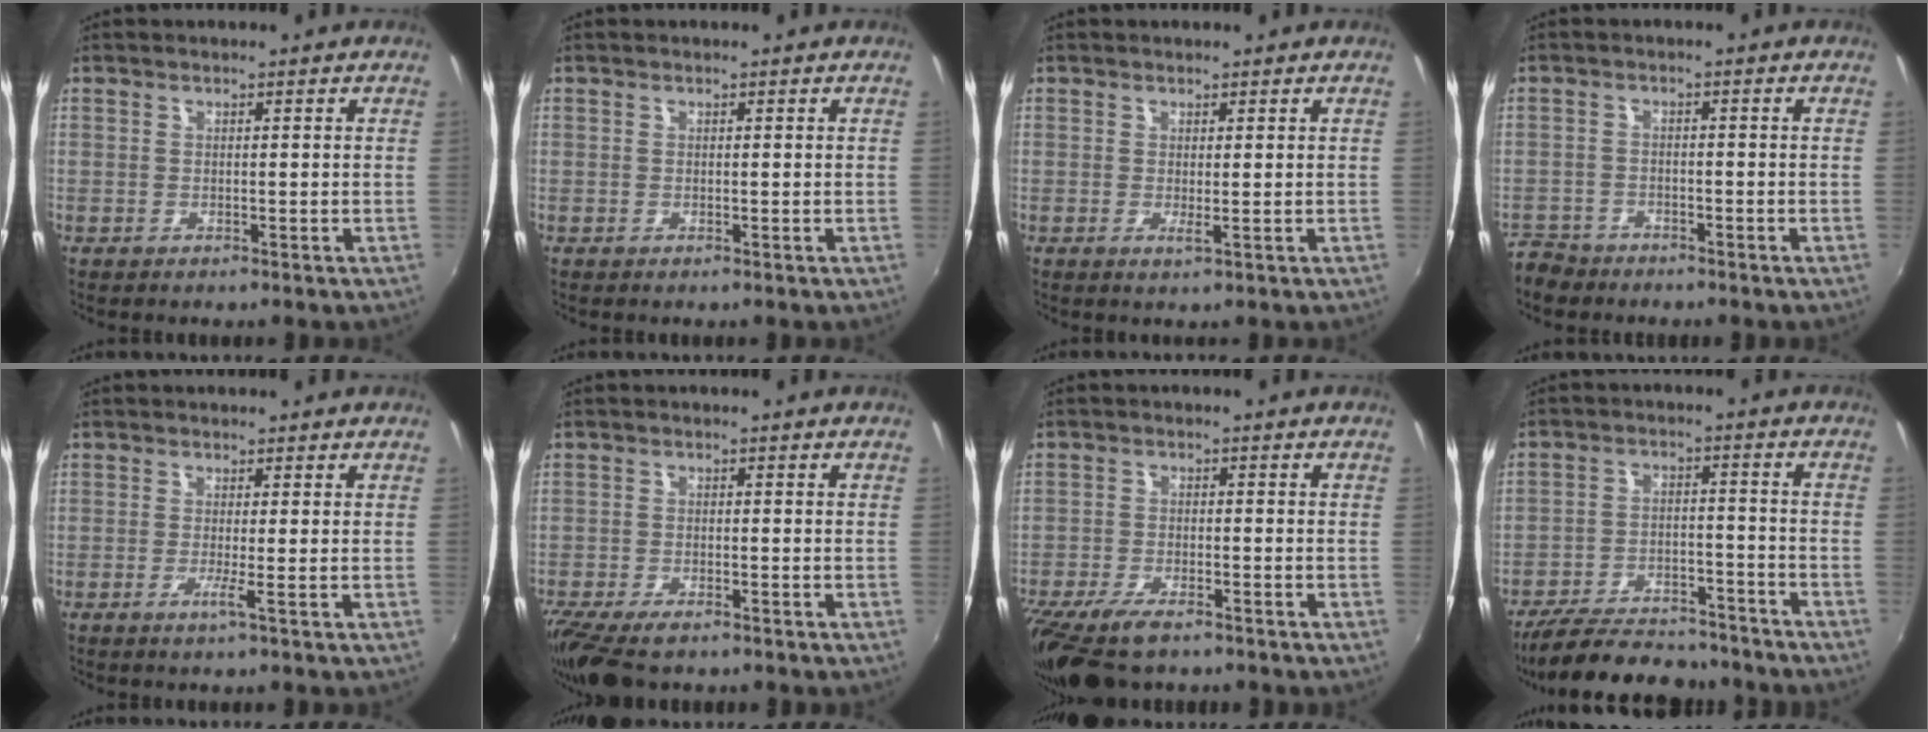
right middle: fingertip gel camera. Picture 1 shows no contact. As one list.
[{"total": 0.0}, {"total": 1.0, "force": [0.3, -0.1, 1.0], "torque": [-0.018, -0.004, 0.003]}, {"total": 6.3, "force": [-5.2, 3.4, 0.8], "torque": [-0.044, -0.005, -0.099]}, {"total": 1.5, "force": [-0.4, -0.7, 1.2], "torque": [-0.023, -0.009, -0.013]}, {"total": 9.6, "force": [-7.4, 2.8, 5.3], "torque": [-0.130, -0.047, -0.134]}, {"total": 11.0, "force": [-8.4, 3.6, 6.2], "torque": [-0.151, -0.041, -0.153]}, {"total": 17.7, "force": [-15.3, 5.6, 6.9], "torque": [-0.151, -0.004, -0.219]}]